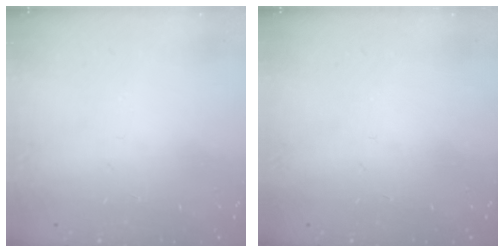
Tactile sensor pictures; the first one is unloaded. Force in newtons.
{"total": 0.0}